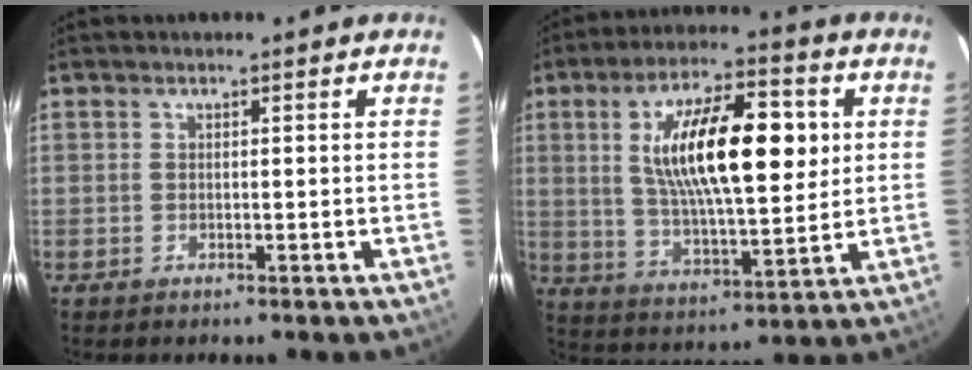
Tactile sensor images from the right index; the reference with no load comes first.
{"total": 19.1, "force": [4.1, 6.5, 17.5], "torque": [-0.302, 0.018, 0.075]}